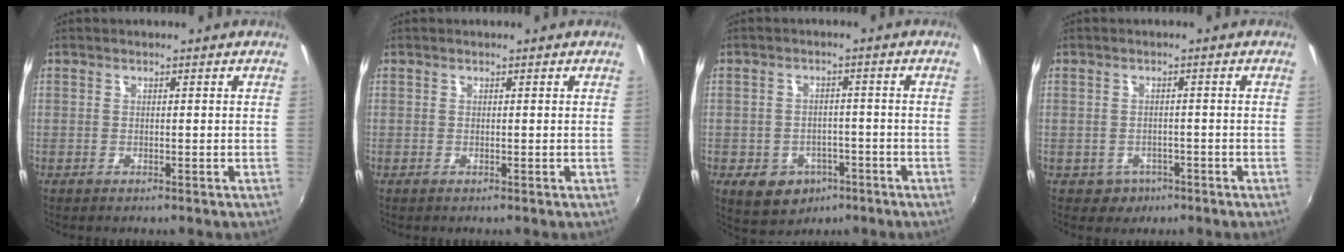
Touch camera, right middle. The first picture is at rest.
{"total": 0.0}
{"total": 8.8, "force": [-4.3, 6.9, 3.4], "torque": [-0.083, 0.004, -0.044]}
{"total": 3.7, "force": [-1.7, 3.2, 0.7], "torque": [-0.025, 0.001, -0.019]}